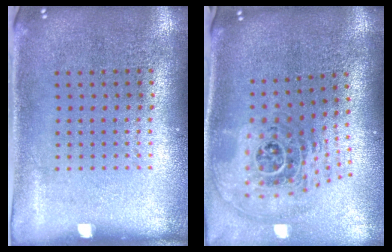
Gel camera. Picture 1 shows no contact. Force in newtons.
{"total": 2.1, "press": 1.6, "slide": 1.4}